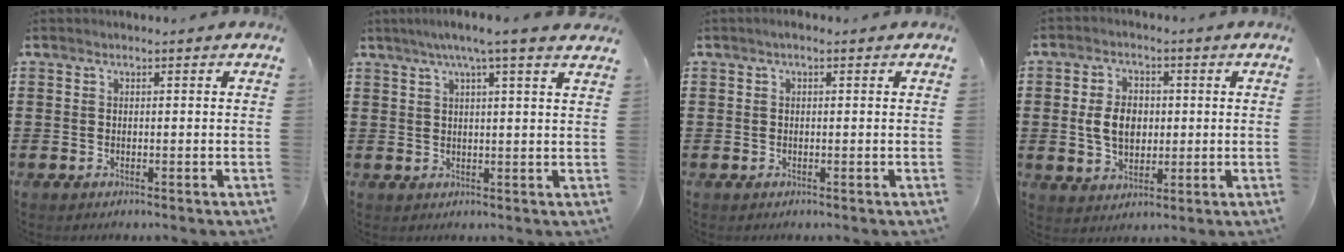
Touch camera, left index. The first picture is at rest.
{"total": 4.6, "force": [3.2, -0.5, 3.3], "torque": [-0.072, -0.005, 0.053]}
{"total": 0.6, "force": [-0.2, 0.2, 0.6], "torque": [-0.010, 0.000, -0.004]}
{"total": 6.0, "force": [0.2, 4.2, 4.3], "torque": [-0.099, 0.006, -0.004]}